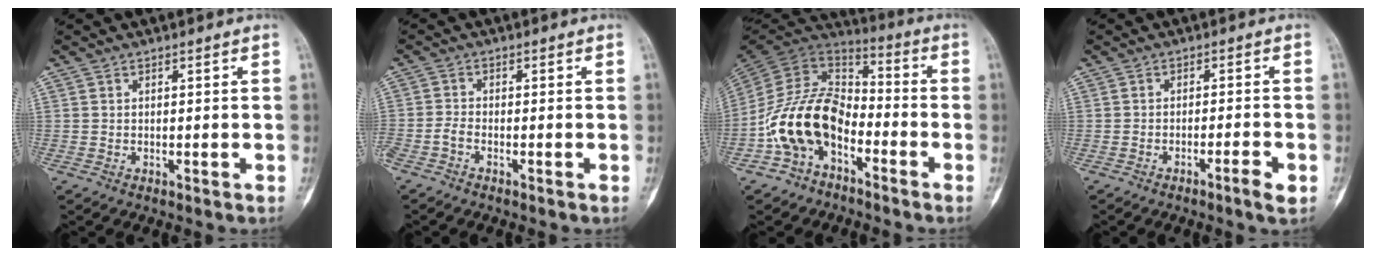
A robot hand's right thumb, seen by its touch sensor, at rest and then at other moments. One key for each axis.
{"total": 2.1, "fx": -1.4, "fy": 0.7, "fz": 1.4, "tx": -0.041, "ty": 0.005, "tz": -0.034}
{"total": 15.6, "fx": -6.2, "fy": 10.0, "fz": 10.3, "tx": -0.181, "ty": 0.070, "tz": -0.128}
{"total": 3.3, "fx": -1.7, "fy": 0.2, "fz": 2.8, "tx": -0.053, "ty": 0.008, "tz": -0.029}